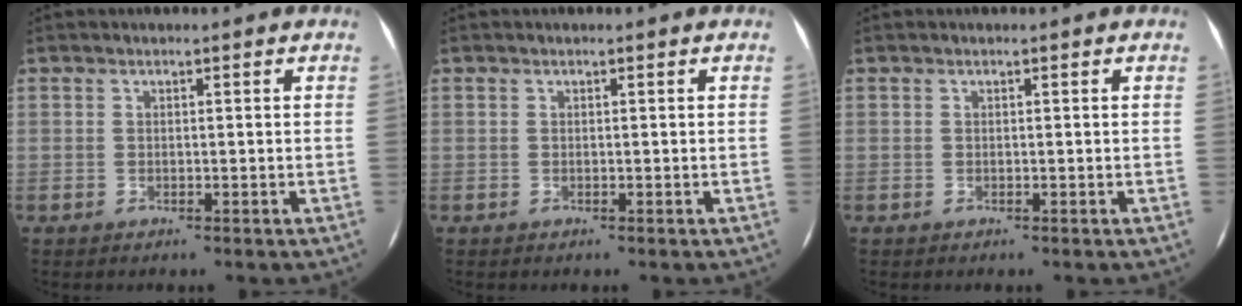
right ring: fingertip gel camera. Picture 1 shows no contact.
{"total": 0.0}
{"total": 0.0}